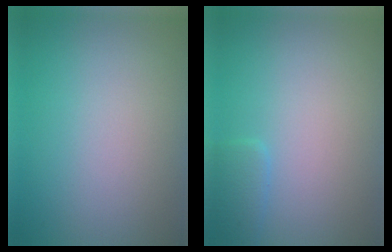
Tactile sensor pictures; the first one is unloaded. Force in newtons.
{"total": 1.4, "press": 1.4, "slide": 0.1}